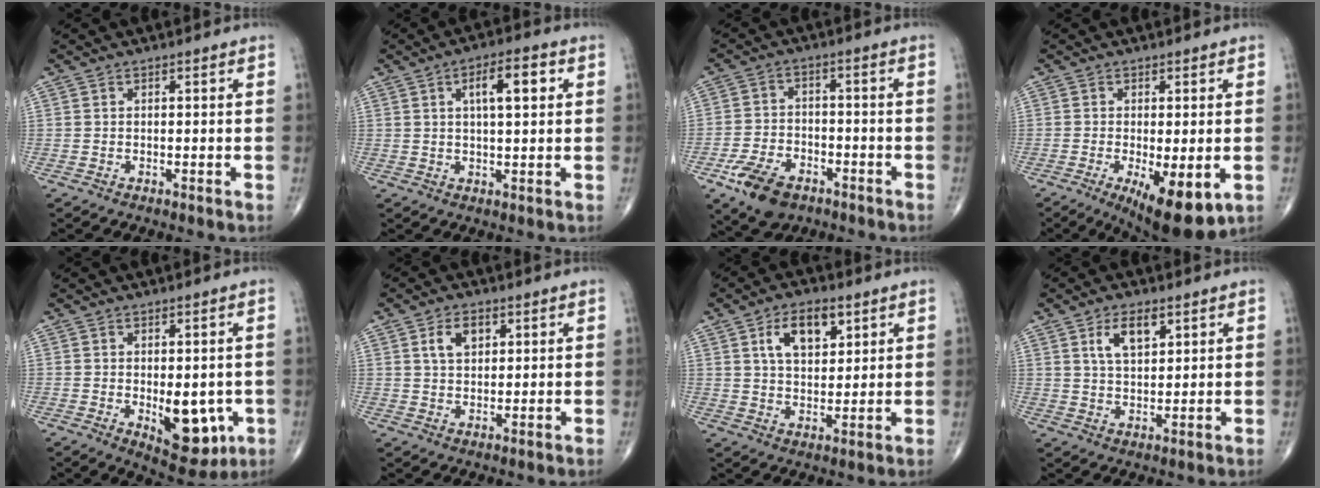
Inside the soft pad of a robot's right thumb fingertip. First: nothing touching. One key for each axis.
{"total": 7.5, "fx": 2.3, "fy": 2.5, "fz": 6.6, "tx": -0.094, "ty": 0.003, "tz": 0.033}
{"total": 9.9, "fx": -5.6, "fy": 5.9, "fz": 5.7, "tx": -0.095, "ty": 0.020, "tz": -0.096}
{"total": 11.2, "fx": -3.8, "fy": 3.8, "fz": 9.8, "tx": -0.145, "ty": -0.020, "tz": -0.049}
{"total": 10.2, "fx": -2.1, "fy": 5.3, "fz": 8.4, "tx": -0.080, "ty": -0.013, "tz": -0.017}
{"total": 5.0, "fx": 2.0, "fy": 3.1, "fz": 3.4, "tx": -0.048, "ty": -0.006, "tz": 0.036}
{"total": 9.1, "fx": 4.0, "fy": 5.0, "fz": 6.5, "tx": -0.087, "ty": -0.013, "tz": 0.069}
{"total": 6.2, "fx": 3.0, "fy": 3.0, "fz": 4.6, "tx": -0.072, "ty": -0.014, "tz": 0.056}